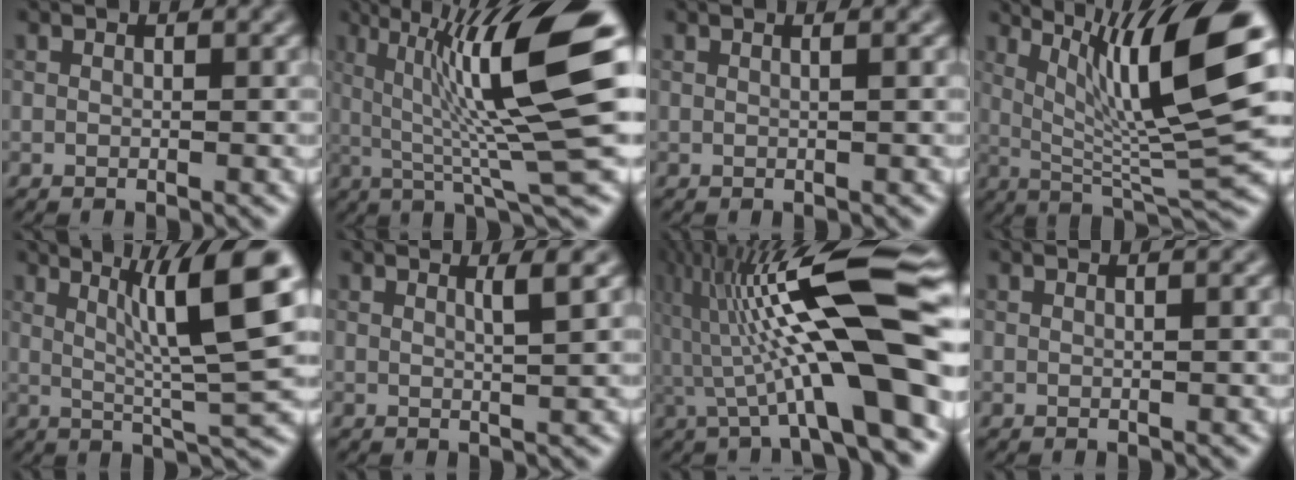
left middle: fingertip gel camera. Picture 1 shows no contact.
{"total": 12.6, "force": [2.5, 1.6, 12.3], "torque": [-0.187, 0.012, 0.045]}
{"total": 1.5, "force": [0.5, 0.7, 1.2], "torque": [-0.007, 0.001, -0.011]}
{"total": 11.8, "force": [4.1, 2.1, 10.8], "torque": [-0.170, 0.002, 0.079]}
{"total": 8.9, "force": [3.1, 1.2, 8.3], "torque": [-0.119, 0.009, 0.055]}
{"total": 1.7, "force": [0.7, 0.4, 1.5], "torque": [-0.017, 0.002, 0.008]}
{"total": 14.8, "force": [0.2, 2.7, 14.6], "torque": [-0.238, 0.033, 0.002]}
{"total": 0.9, "force": [0.3, 0.4, 0.7], "torque": [-0.007, 0.000, -0.007]}